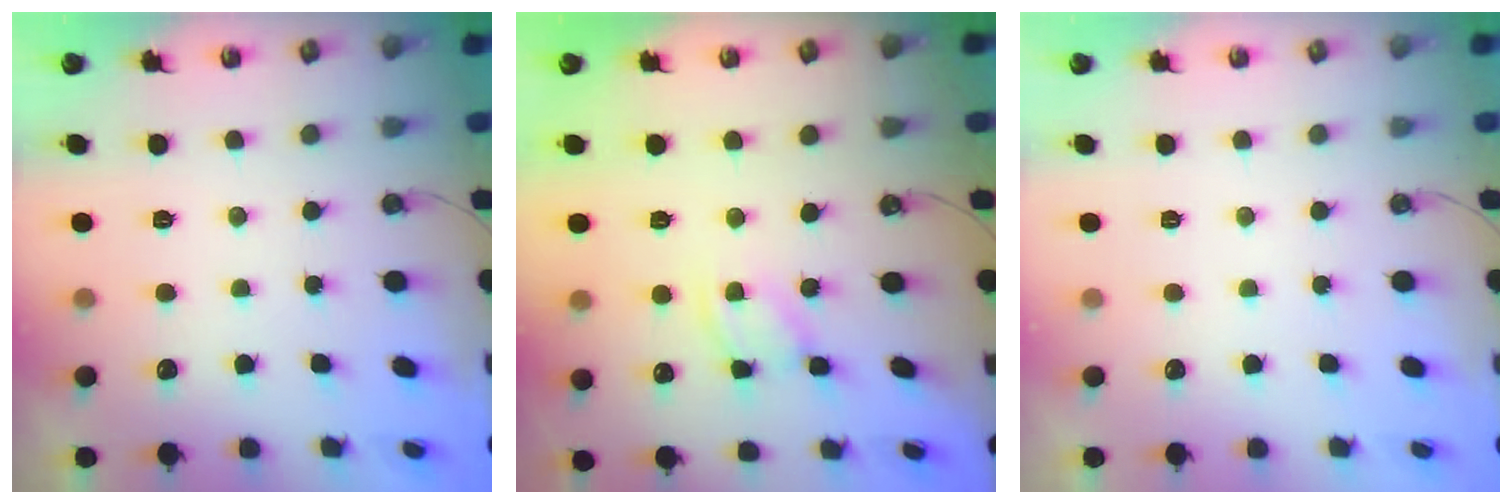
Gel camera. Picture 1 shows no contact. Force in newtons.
{"total": 4.1, "press": 4.1, "slide": 0.2}
{"total": 0.0}